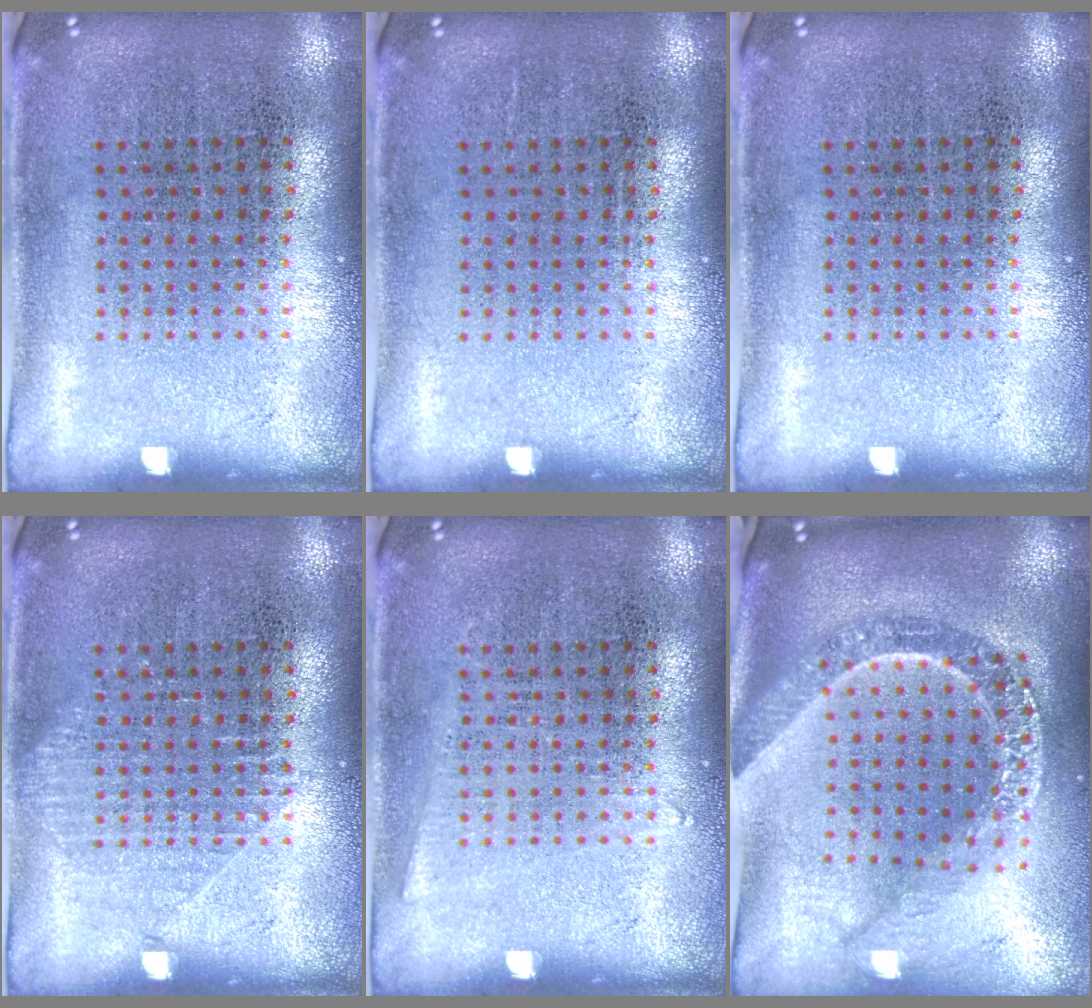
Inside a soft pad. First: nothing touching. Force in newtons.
{"total": 0.0}
{"total": 0.0}
{"total": 1.0, "press": 1.0, "slide": 0.2}
{"total": 0.7, "press": 0.7, "slide": 0.0}
{"total": 2.7, "press": 2.2, "slide": 1.6}